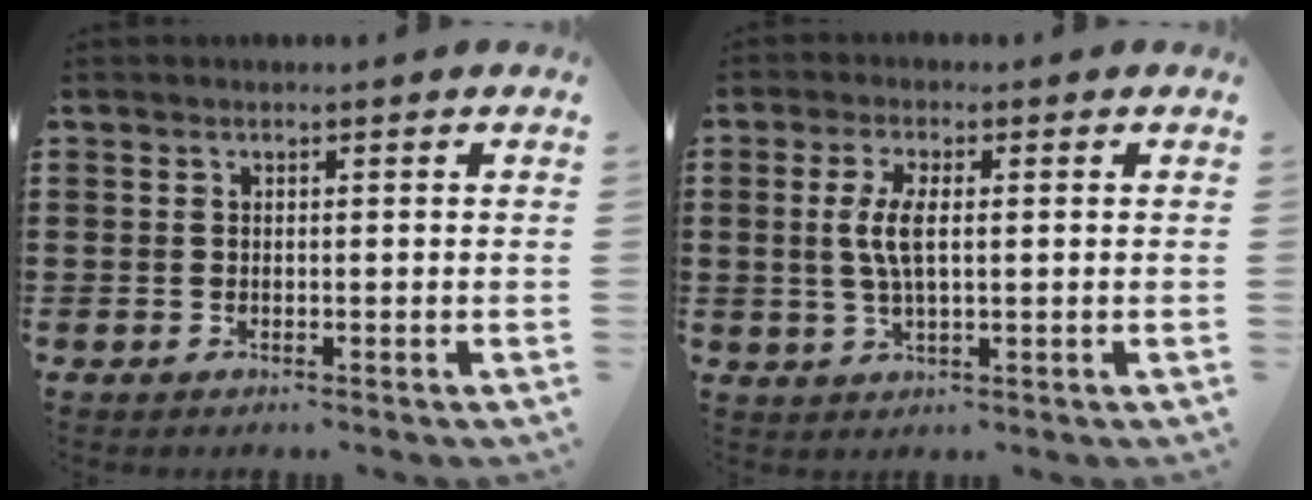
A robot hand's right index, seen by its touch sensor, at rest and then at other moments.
{"total": 5.3, "force": [0.6, 1.9, 4.9], "torque": [-0.118, -0.001, 0.001]}